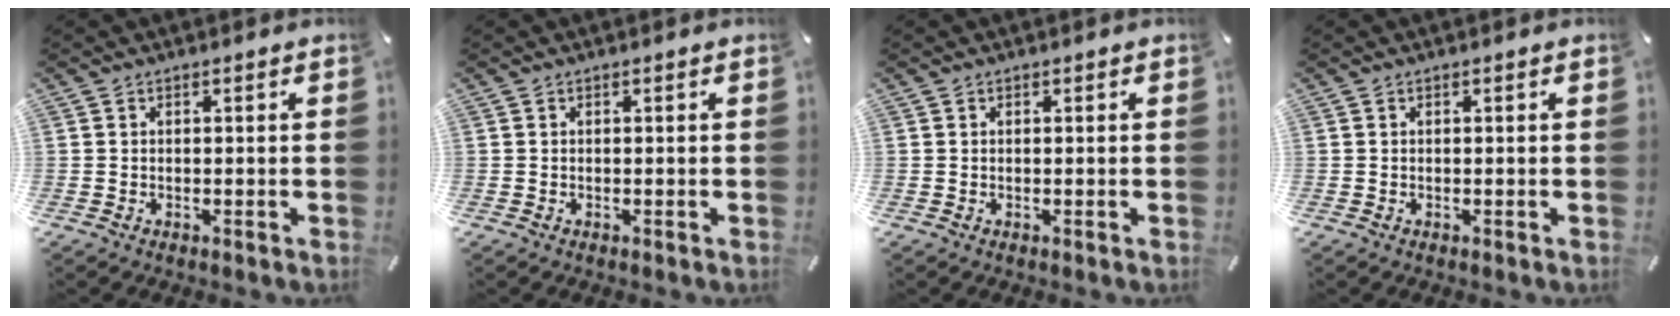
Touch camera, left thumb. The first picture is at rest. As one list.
[{"total": 0.0}, {"total": 0.0}, {"total": 0.0}]